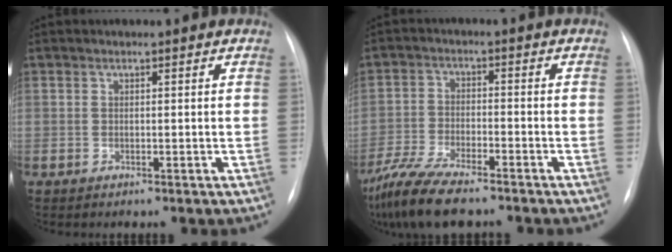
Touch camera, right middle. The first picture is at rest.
{"total": 11.1, "force": [-8.9, 2.2, 6.3], "torque": [-0.123, -0.028, -0.156]}